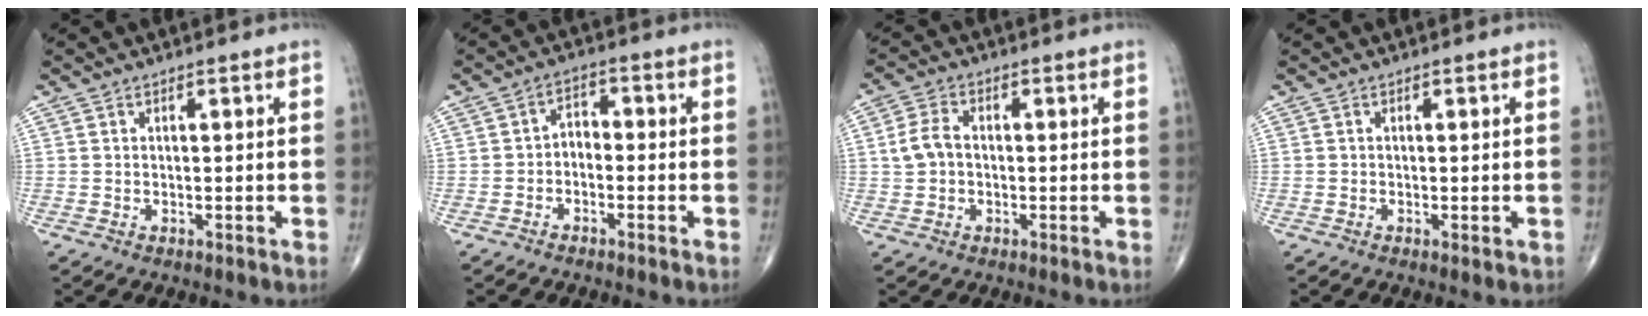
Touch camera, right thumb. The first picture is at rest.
{"total": 3.1, "force": [-1.3, 2.1, 1.9], "torque": [-0.018, 0.026, -0.034]}
{"total": 4.8, "force": [0.1, 3.5, 3.3], "torque": [-0.069, 0.014, -0.003]}
{"total": 1.0, "force": [-0.3, 0.4, 0.9], "torque": [-0.014, -0.004, -0.003]}